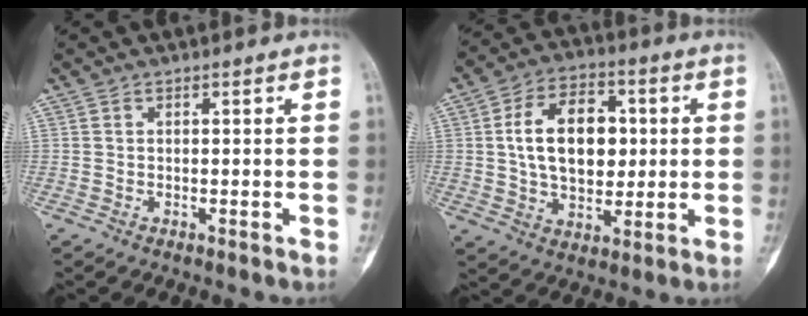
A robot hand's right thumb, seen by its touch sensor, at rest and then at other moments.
{"total": 15.1, "force": [2.0, 9.7, 11.4], "torque": [-0.159, 0.005, 0.031]}